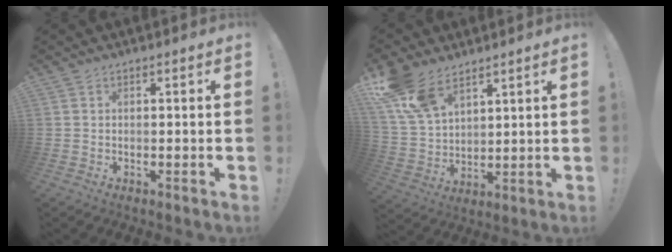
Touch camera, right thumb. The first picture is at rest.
{"total": 13.4, "force": [9.2, 7.3, 6.5], "torque": [-0.132, -0.044, 0.183]}